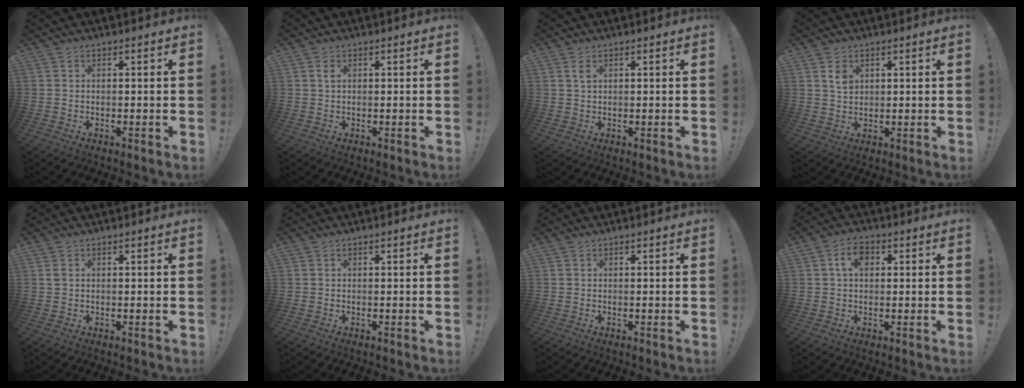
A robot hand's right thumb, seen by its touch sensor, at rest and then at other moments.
{"total": 1.1, "force": [0.4, 0.6, 0.9], "torque": [-0.012, 0.000, 0.005]}
{"total": 1.9, "force": [0.8, 0.8, 1.5], "torque": [-0.026, -0.001, 0.013]}
{"total": 4.0, "force": [1.8, 2.9, 2.1], "torque": [-0.016, -0.009, 0.028]}
{"total": 0.5, "force": [0.1, 0.5, 0.2], "torque": [-0.005, 0.002, 0.002]}
{"total": 0.0}
{"total": 0.0}
{"total": 6.2, "force": [1.5, 3.9, 4.6], "torque": [-0.072, 0.007, 0.026]}